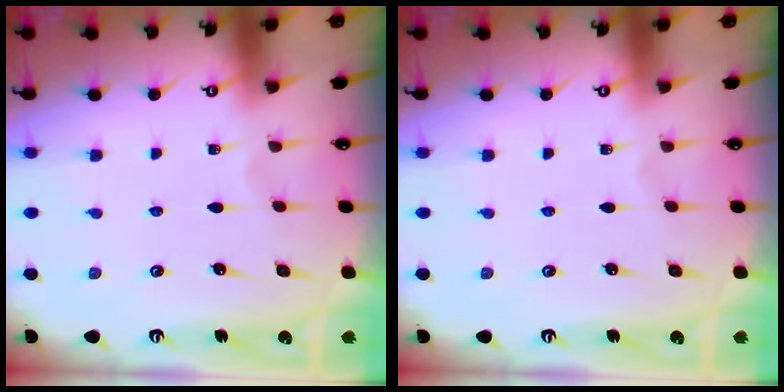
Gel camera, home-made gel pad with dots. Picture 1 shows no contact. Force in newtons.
{"total": 0.0}